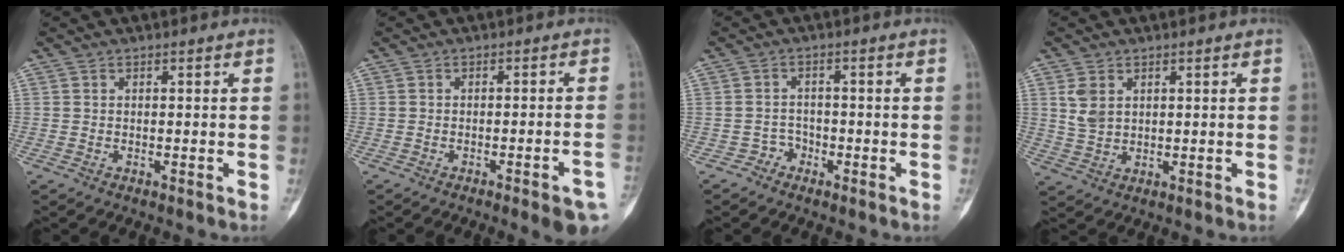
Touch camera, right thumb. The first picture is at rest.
{"total": 6.8, "force": [-3.6, 1.0, 5.7], "torque": [-0.065, 0.015, -0.041]}
{"total": 2.3, "force": [-1.5, 1.8, -0.1], "torque": [0.013, 0.012, -0.034]}
{"total": 4.1, "force": [1.5, 2.9, 2.5], "torque": [-0.041, -0.003, 0.038]}